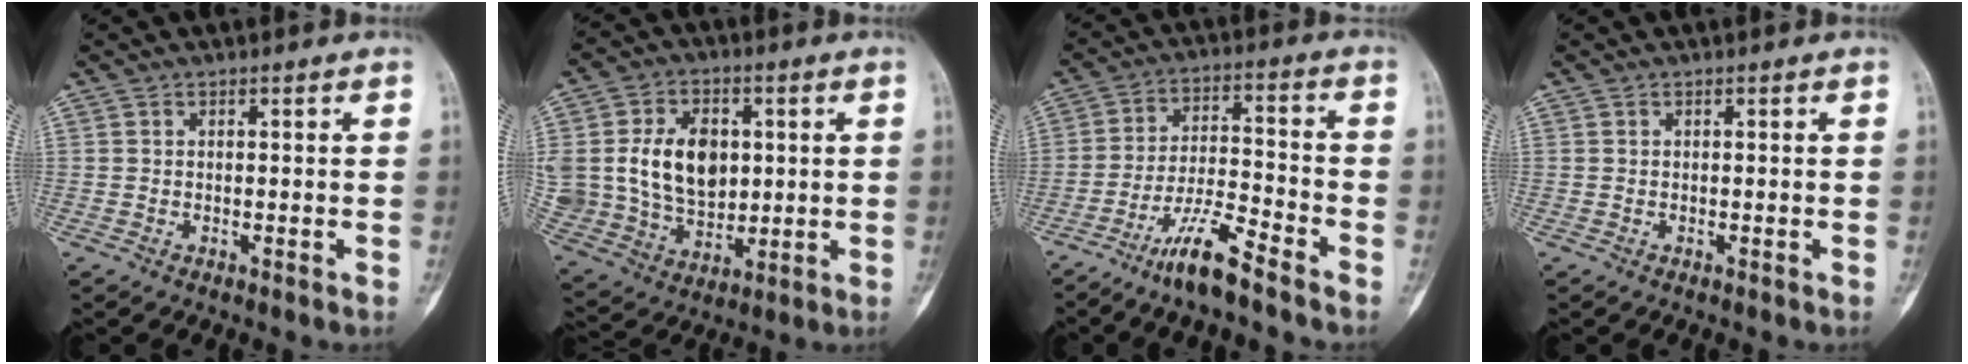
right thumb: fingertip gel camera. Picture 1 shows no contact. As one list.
[{"total": 17.9, "force": [2.6, 13.0, 12.1], "torque": [-0.209, -0.004, 0.065]}, {"total": 9.8, "force": [-7.3, 0.9, 6.4], "torque": [-0.121, 0.044, -0.141]}, {"total": 0.0}]